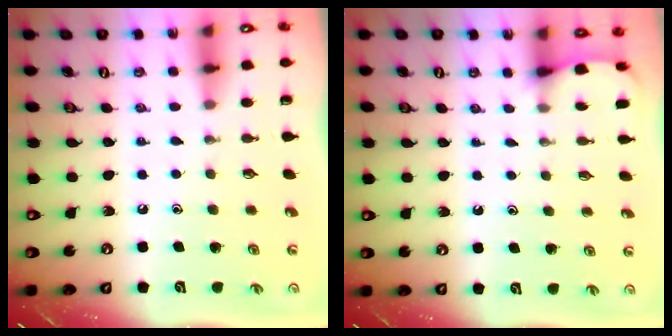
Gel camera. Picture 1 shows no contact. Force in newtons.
{"total": 2.8, "press": 2.8, "slide": 0.1}